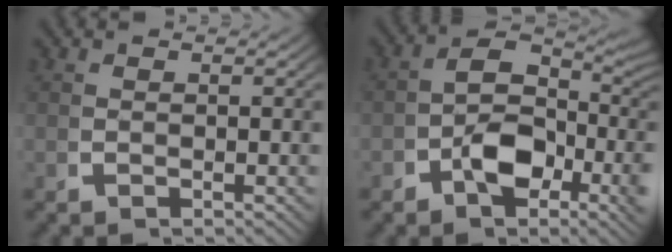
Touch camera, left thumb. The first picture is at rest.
{"total": 7.1, "force": [-0.7, 4.8, 5.2], "torque": [-0.086, -0.020, -0.015]}